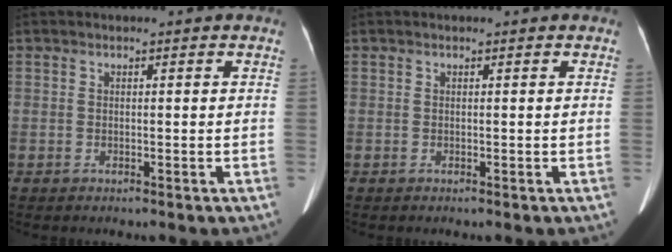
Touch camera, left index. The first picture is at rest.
{"total": 0.0}